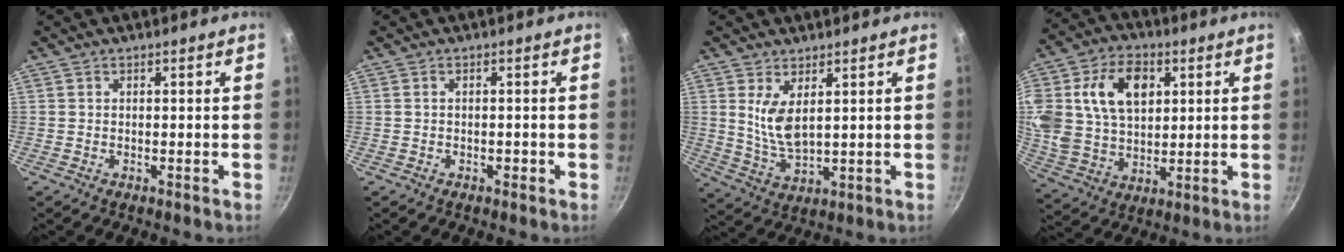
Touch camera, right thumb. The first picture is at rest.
{"total": 0.9, "force": [-0.4, 0.6, 0.6], "torque": [-0.007, 0.006, -0.005]}
{"total": 7.1, "force": [2.4, 3.2, 5.9], "torque": [-0.107, -0.031, 0.057]}
{"total": 20.3, "force": [5.7, 14.2, 13.4], "torque": [-0.261, 0.011, 0.106]}